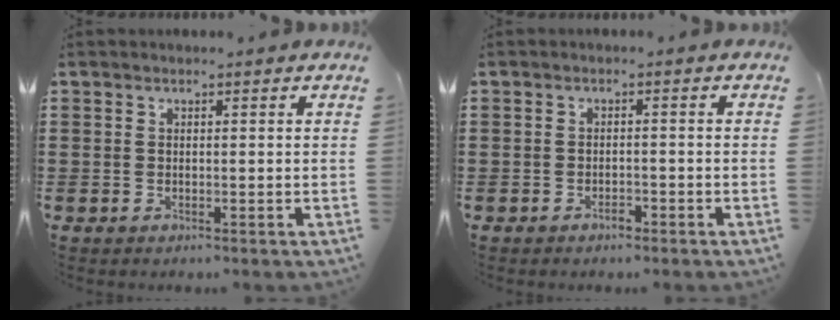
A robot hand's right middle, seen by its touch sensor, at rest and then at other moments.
{"total": 1.3, "force": [-1.1, 0.4, 0.6], "torque": [-0.016, -0.004, -0.022]}